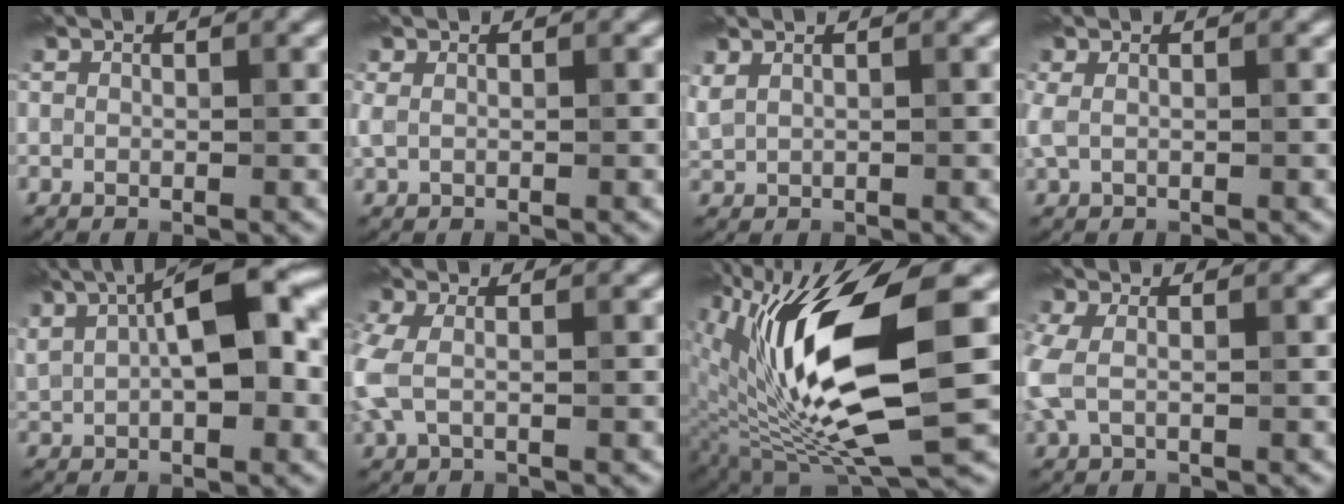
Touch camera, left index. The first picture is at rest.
{"total": 0.8, "force": [0.3, 0.3, 0.6], "torque": [-0.015, 0.003, 0.005]}
{"total": 1.2, "force": [0.9, 0.4, 0.7], "torque": [-0.018, 0.002, 0.024]}
{"total": 1.1, "force": [0.2, 0.5, 1.0], "torque": [-0.024, 0.005, 0.001]}
{"total": 10.3, "force": [2.5, 4.0, 9.2], "torque": [-0.153, 0.015, 0.038]}
{"total": 3.0, "force": [-0.2, 1.5, 2.5], "torque": [-0.076, 0.001, -0.011]}
{"total": 14.6, "force": [1.7, 5.0, 13.6], "torque": [-0.257, -0.010, 0.030]}
{"total": 2.6, "force": [-0.1, 1.2, 2.3], "torque": [-0.068, 0.003, -0.010]}